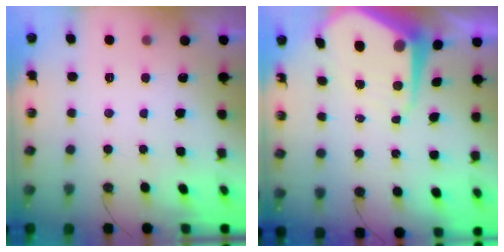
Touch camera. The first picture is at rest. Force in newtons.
{"total": 10.6, "press": 10.6, "slide": 1.0}